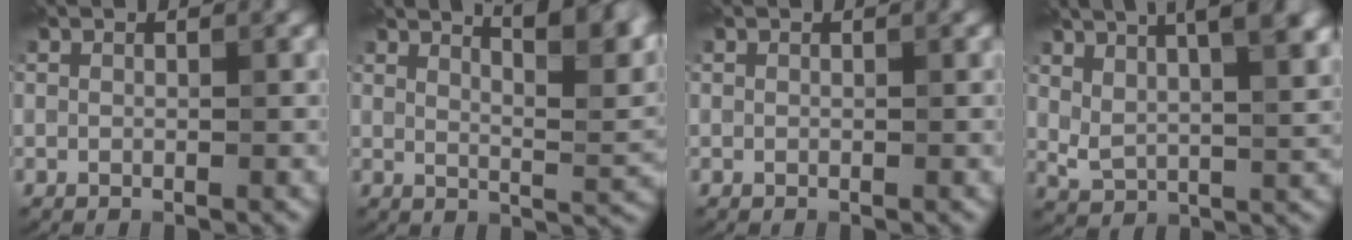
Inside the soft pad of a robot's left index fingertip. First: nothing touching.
{"total": 8.9, "force": [5.9, 2.6, 6.1], "torque": [-0.056, 0.026, 0.069]}
{"total": 0.0}
{"total": 10.0, "force": [5.3, 4.3, 7.3], "torque": [-0.119, 0.025, 0.081]}